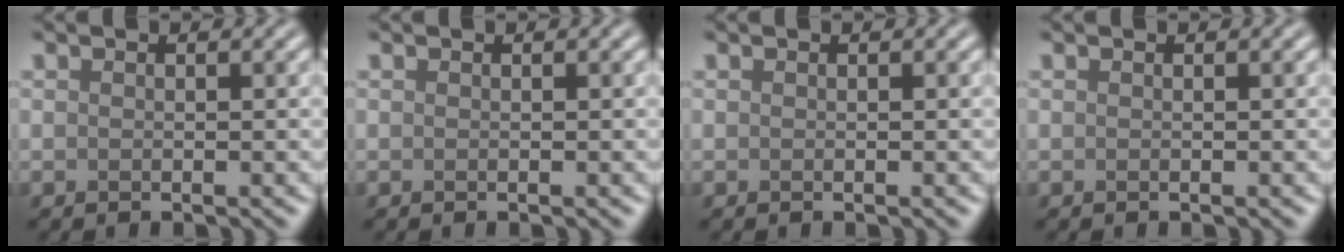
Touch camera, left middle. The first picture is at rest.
{"total": 0.0}
{"total": 0.0}
{"total": 0.0}